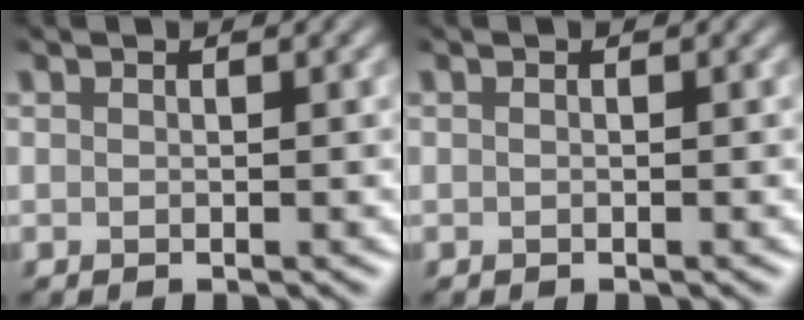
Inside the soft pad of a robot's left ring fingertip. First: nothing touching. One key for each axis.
{"total": 0.0}